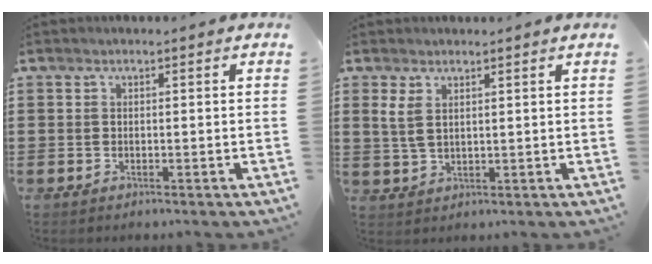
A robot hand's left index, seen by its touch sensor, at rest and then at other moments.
{"total": 3.3, "force": [1.8, 1.4, 2.4], "torque": [-0.059, 0.003, 0.031]}